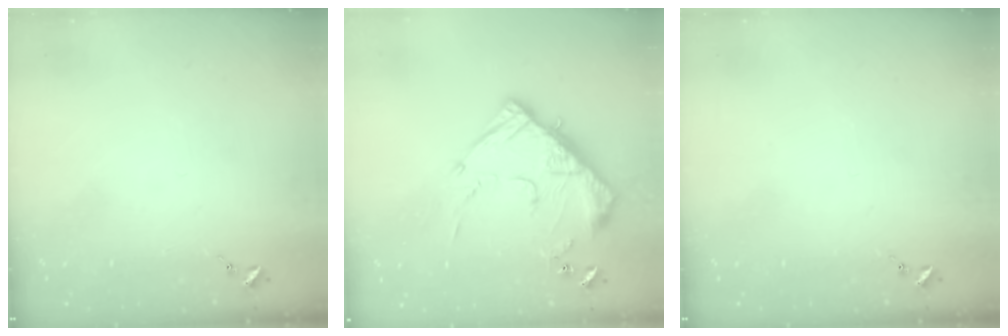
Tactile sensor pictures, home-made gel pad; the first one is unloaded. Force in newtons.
{"total": 14.2, "press": 14.2, "slide": 1.2}
{"total": 0.0}